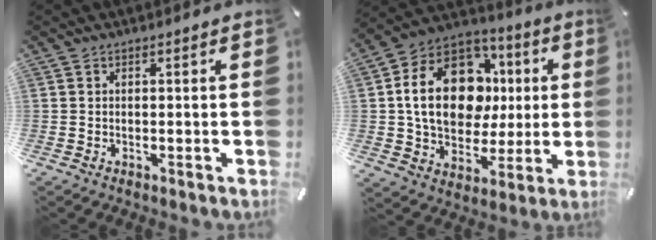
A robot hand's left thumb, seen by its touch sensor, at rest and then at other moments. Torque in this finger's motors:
{"motor_torque": [1.31, 1.28, 1.60, -1.17, 0.54]}